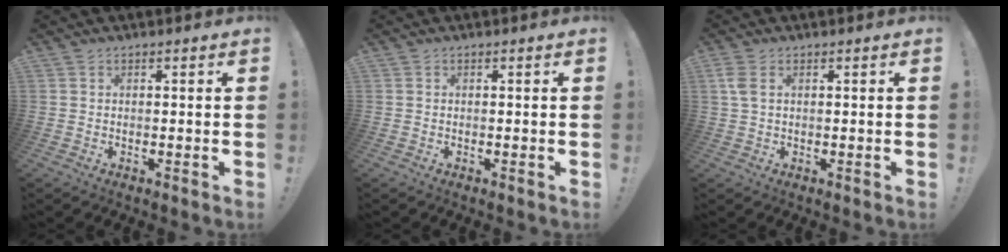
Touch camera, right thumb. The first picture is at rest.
{"total": 0.0}
{"total": 3.7, "force": [1.2, 1.6, 3.1], "torque": [-0.070, 0.003, 0.022]}